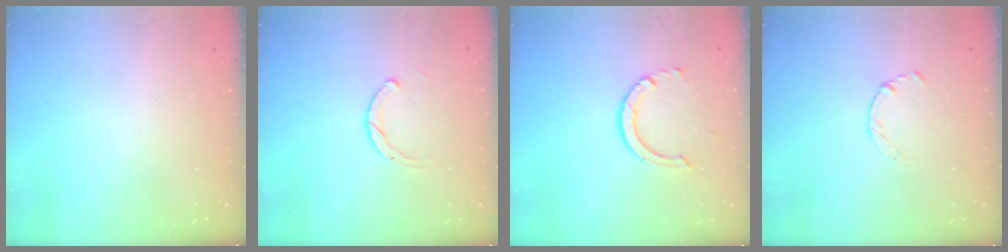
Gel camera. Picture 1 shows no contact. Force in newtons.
{"total": 1.8, "press": 1.8, "slide": 0.2}
{"total": 7.3, "press": 7.3, "slide": 0.5}
{"total": 1.8, "press": 1.7, "slide": 0.3}